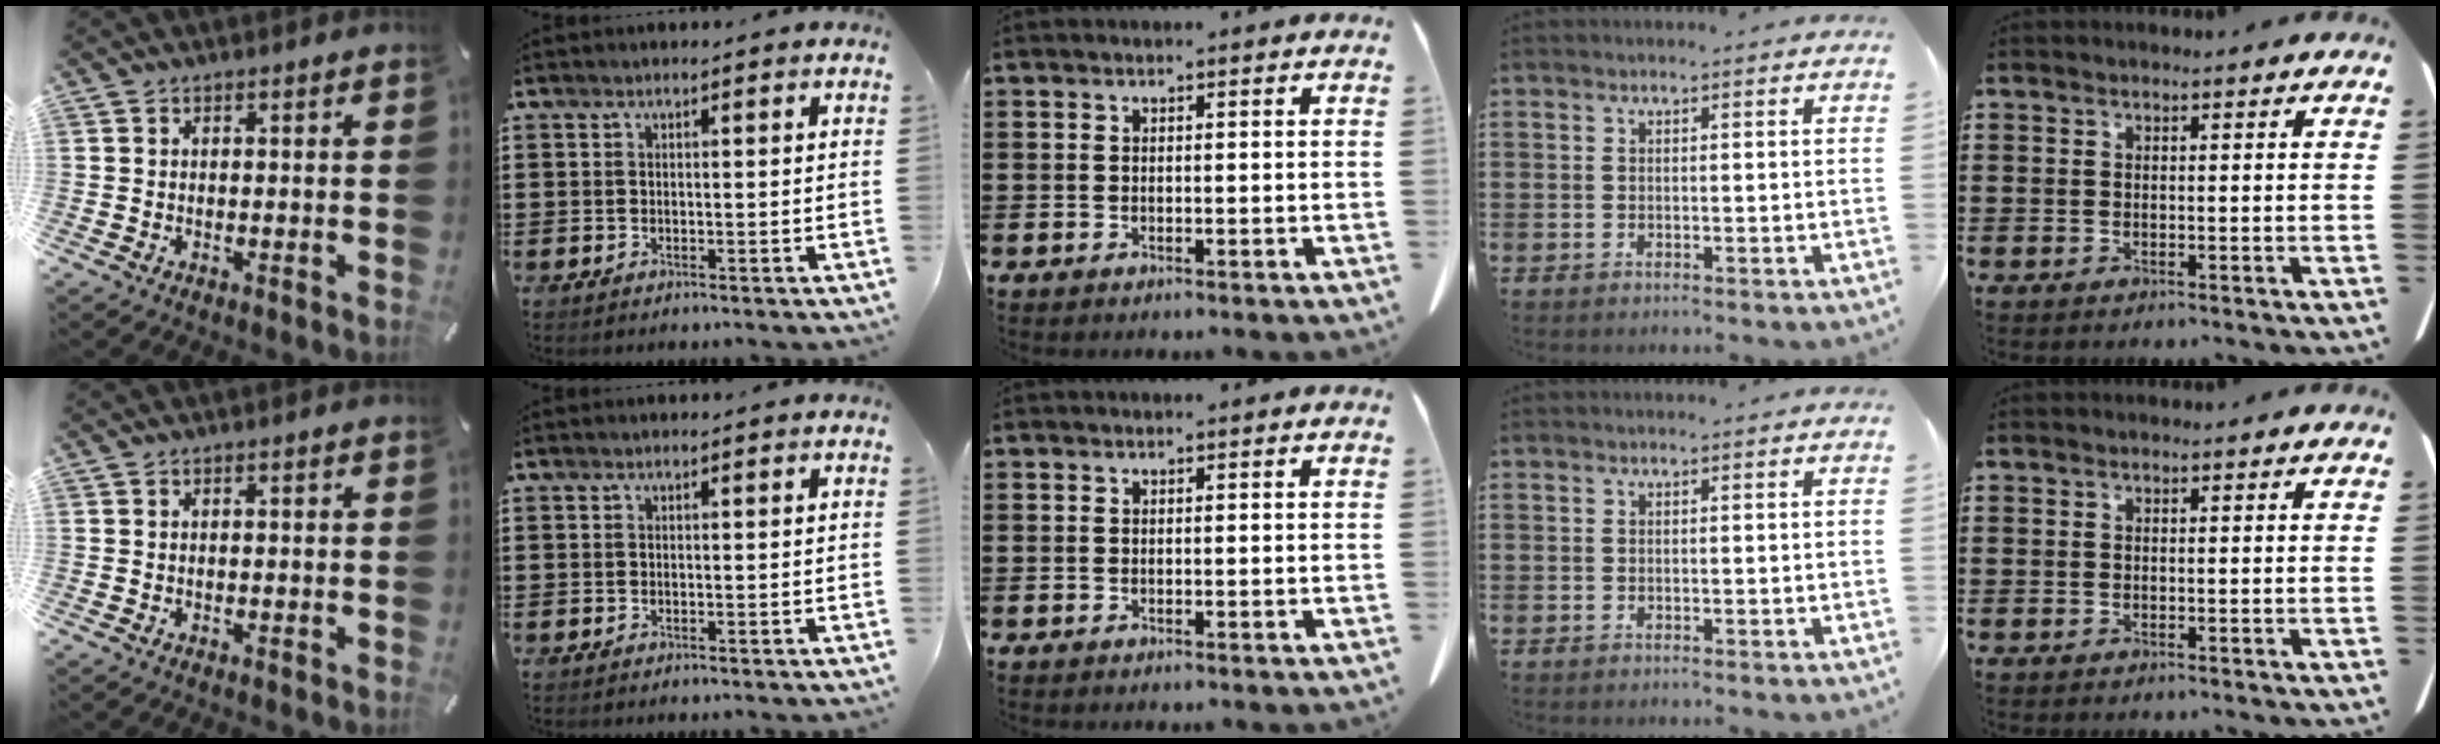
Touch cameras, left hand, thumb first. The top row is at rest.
{}